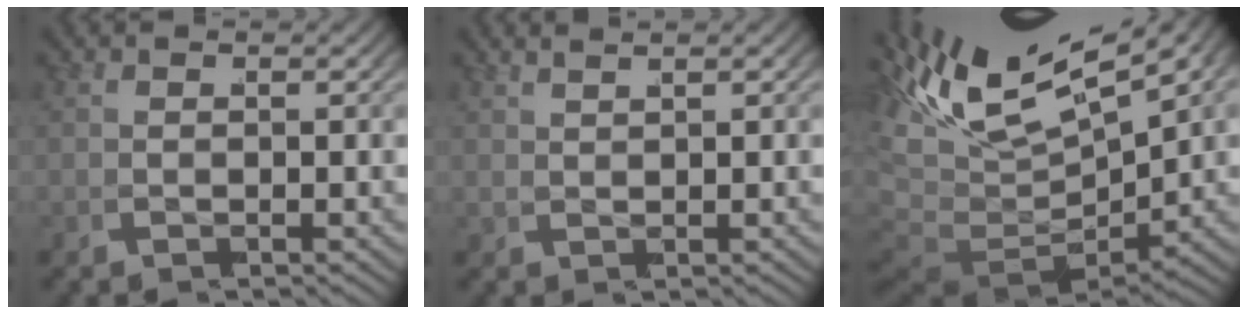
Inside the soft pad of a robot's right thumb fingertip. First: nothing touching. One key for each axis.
{"total": 1.4, "fx": 1.3, "fy": -0.4, "fz": -0.2, "tx": 0.011, "ty": 0.009, "tz": 0.025}
{"total": 11.8, "fx": 0.0, "fy": 7.9, "fz": 8.7, "tx": -0.176, "ty": -0.045, "tz": 0.016}